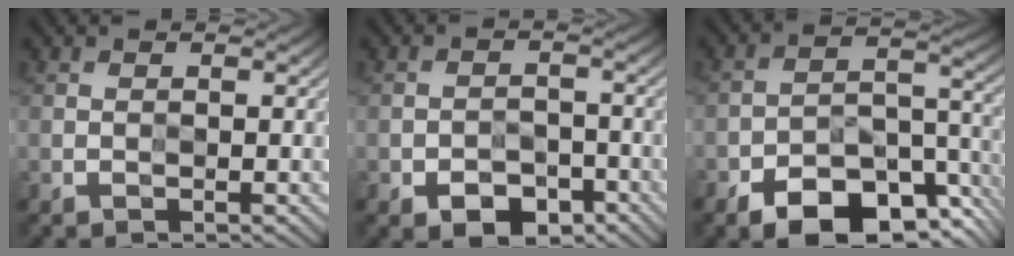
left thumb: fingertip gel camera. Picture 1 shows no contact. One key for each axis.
{"total": 5.1, "fx": -3.0, "fy": 3.0, "fz": 2.8, "tx": -0.042, "ty": -0.005, "tz": -0.052}
{"total": 12.2, "fx": -7.6, "fy": 5.9, "fz": 7.6, "tx": -0.123, "ty": -0.011, "tz": -0.130}